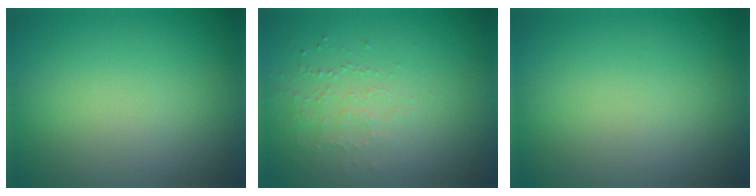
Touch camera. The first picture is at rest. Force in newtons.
{"total": 1.0, "press": 0.7, "slide": 0.8}
{"total": 0.0}